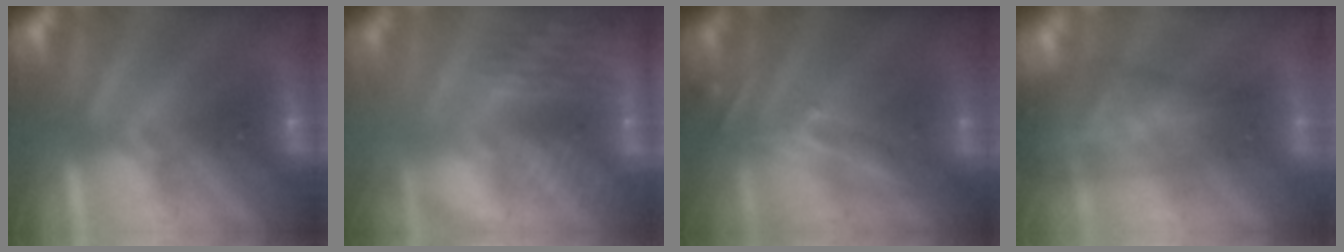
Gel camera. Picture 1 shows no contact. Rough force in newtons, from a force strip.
{"total": 7.2}
{"total": 2.6}
{"total": 7.4}